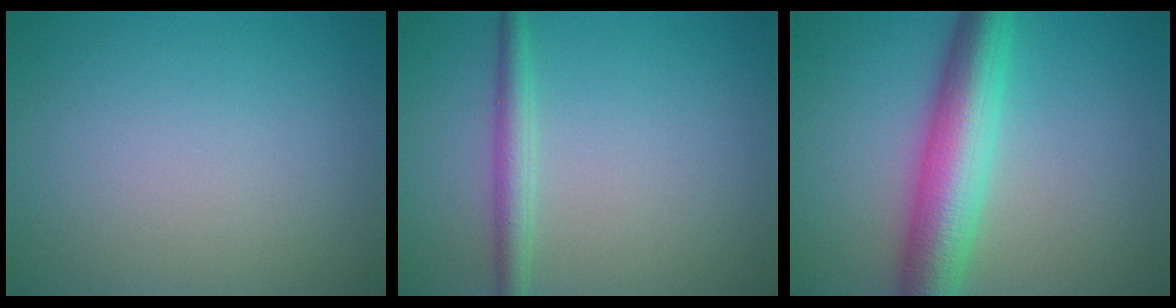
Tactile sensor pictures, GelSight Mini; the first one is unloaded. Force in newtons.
{"total": 2.4, "press": 2.4, "slide": 0.1}
{"total": 7.6, "press": 7.6, "slide": 0.1}